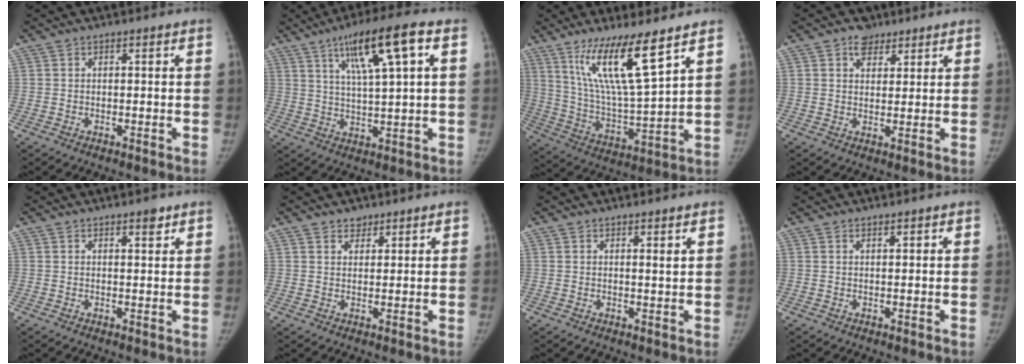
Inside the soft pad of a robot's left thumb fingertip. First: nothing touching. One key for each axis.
{"total": 12.9, "fx": 5.4, "fy": 1.8, "fz": 11.6, "tx": -0.197, "ty": -0.004, "tz": 0.091}
{"total": 15.7, "fx": 9.7, "fy": 1.9, "fz": 12.2, "tx": -0.220, "ty": -0.064, "tz": 0.191}
{"total": 4.5, "fx": 2.7, "fy": 3.2, "fz": 1.6, "tx": -0.004, "ty": -0.014, "tz": 0.043}
{"total": 2.1, "fx": 1.5, "fy": 0.8, "fz": 1.3, "tx": -0.012, "ty": -0.009, "tz": 0.022}
{"total": 2.5, "fx": 1.9, "fy": 1.5, "fz": 0.4, "tx": 0.011, "ty": -0.012, "tz": 0.027}
{"total": 1.4, "fx": 0.9, "fy": 0.0, "fz": 1.1, "tx": -0.016, "ty": -0.007, "tz": 0.014}
{"total": 0.9, "fx": 0.7, "fy": 0.3, "fz": 0.5, "tx": -0.006, "ty": -0.004, "tz": 0.011}